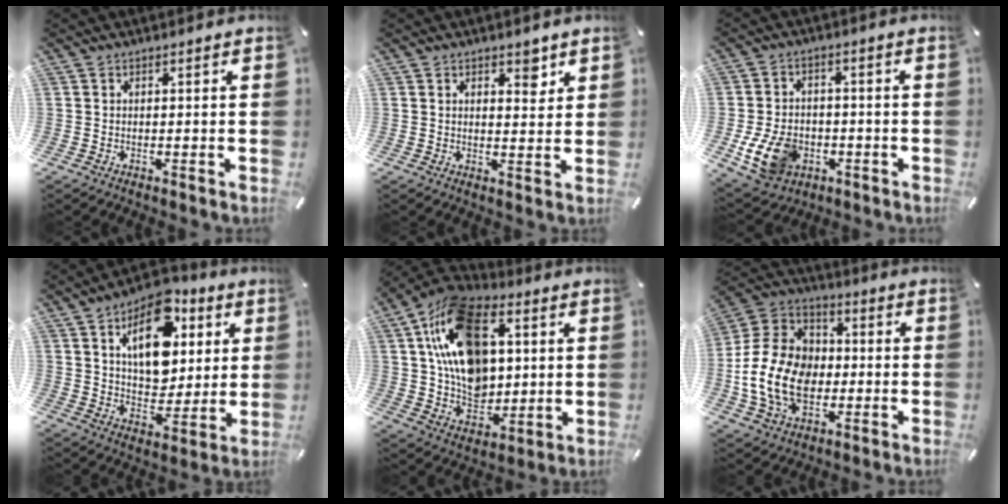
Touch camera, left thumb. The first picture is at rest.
{"total": 4.2, "force": [2.6, 2.4, 2.2], "torque": [-0.011, -0.018, 0.037]}
{"total": 11.4, "force": [-3.3, 8.7, 6.6], "torque": [-0.141, 0.007, -0.059]}
{"total": 16.7, "force": [7.2, 11.0, 10.3], "torque": [-0.142, -0.023, 0.126]}
{"total": 20.3, "force": [6.3, 14.5, 12.7], "torque": [-0.249, -0.016, 0.113]}
{"total": 17.7, "force": [-2.9, 13.8, 10.8], "torque": [-0.242, 0.025, -0.052]}